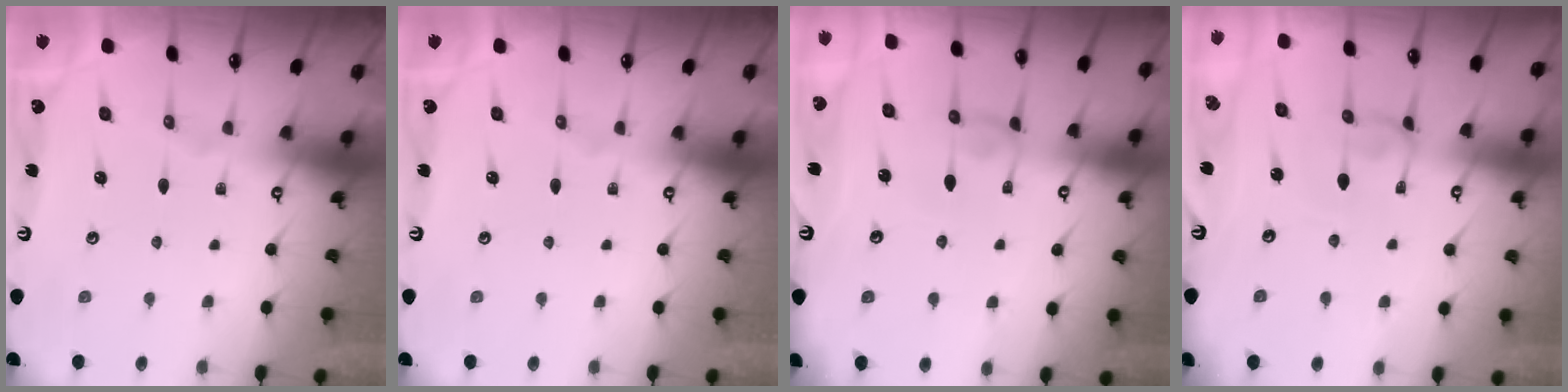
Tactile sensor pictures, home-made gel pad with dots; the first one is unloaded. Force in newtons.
{"total": 0.0}
{"total": 2.0, "press": 2.0, "slide": 0.2}
{"total": 1.8, "press": 1.7, "slide": 0.3}